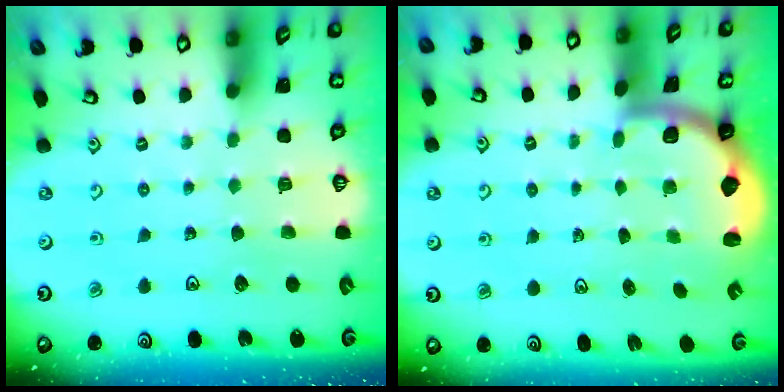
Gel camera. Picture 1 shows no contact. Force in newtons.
{"total": 2.0, "press": 2.0, "slide": 0.5}